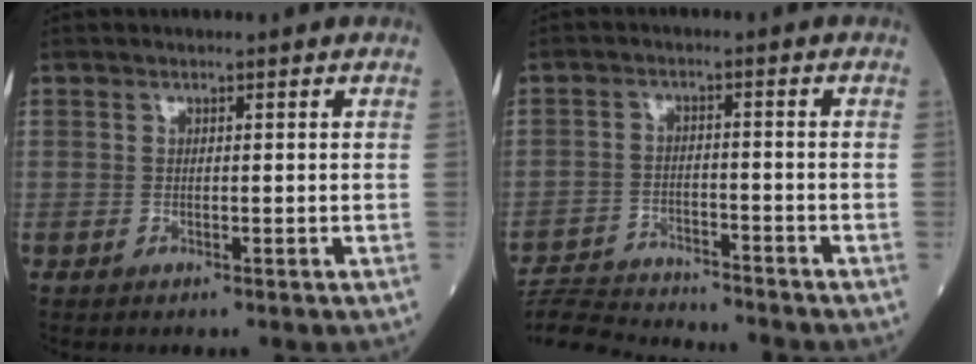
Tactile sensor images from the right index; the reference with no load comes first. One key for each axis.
{"total": 10.8, "fx": -10.6, "fy": 0.0, "fz": 2.0, "tx": -0.037, "ty": -0.001, "tz": -0.178}